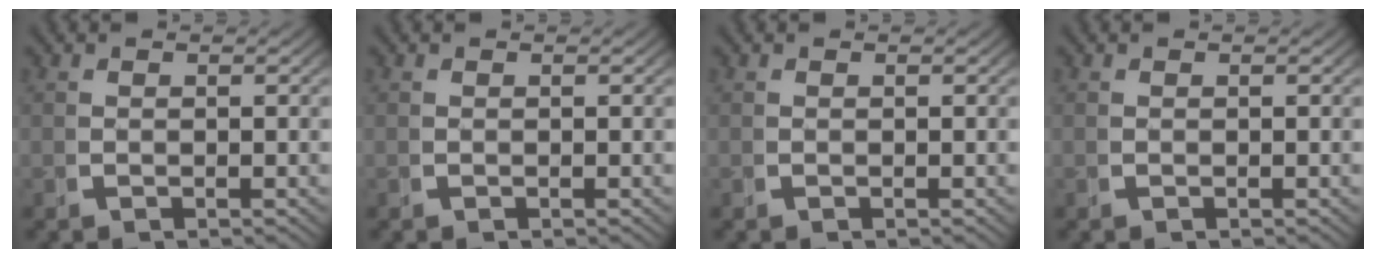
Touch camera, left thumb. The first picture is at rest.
{"total": 0.0}
{"total": 0.0}
{"total": 0.0}